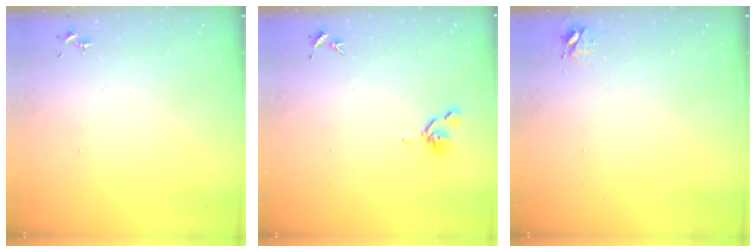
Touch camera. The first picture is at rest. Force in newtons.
{"total": 6.7, "press": 6.6, "slide": 1.5}
{"total": 4.7, "press": 4.7, "slide": 0.6}